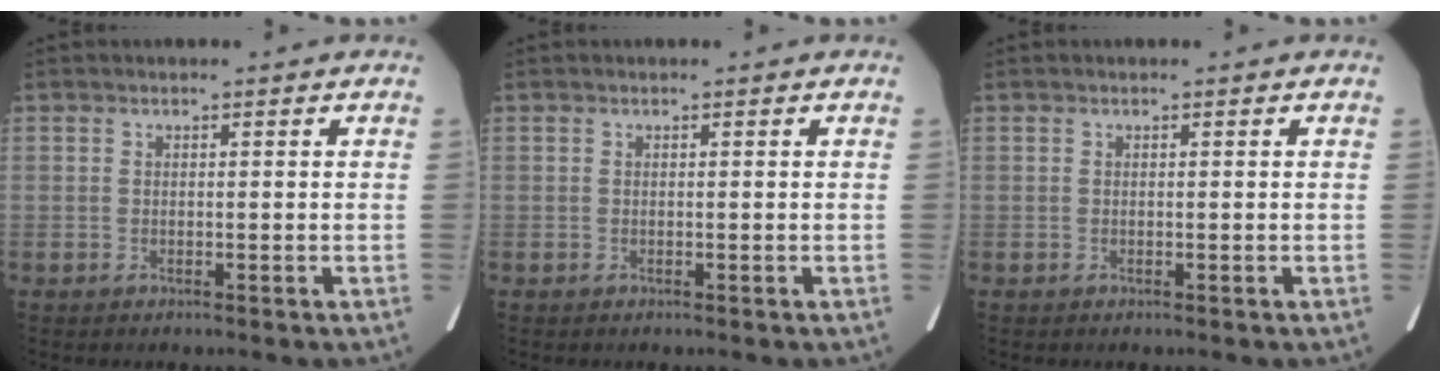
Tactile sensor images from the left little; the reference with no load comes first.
{"total": 0.0}
{"total": 0.0}